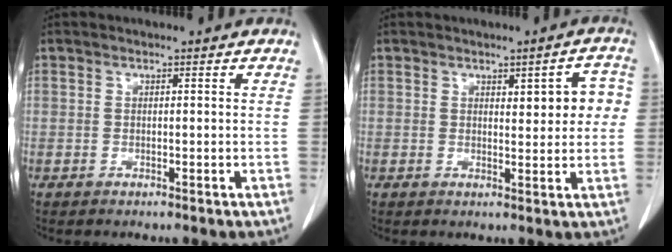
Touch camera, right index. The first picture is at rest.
{"total": 5.3, "force": [1.2, 1.8, 4.9], "torque": [-0.053, 0.013, 0.017]}